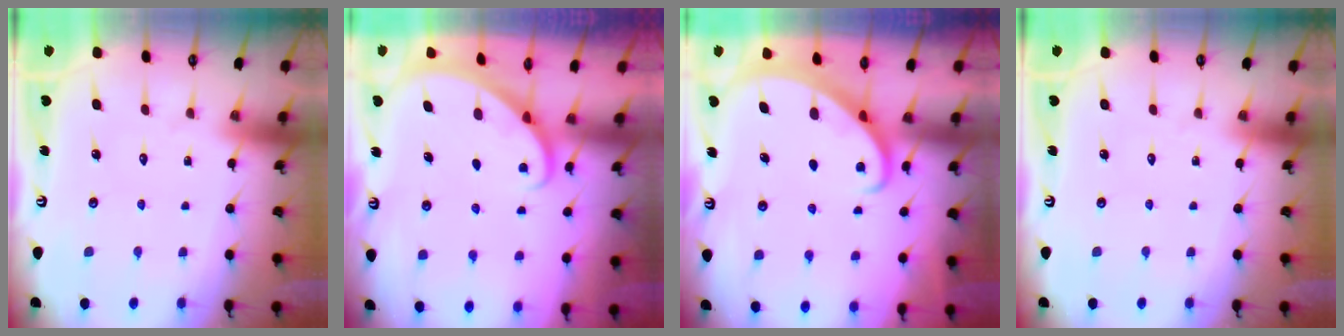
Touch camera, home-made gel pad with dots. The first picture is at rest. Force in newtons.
{"total": 2.1, "press": 2.1, "slide": 0.1}
{"total": 2.2, "press": 2.2, "slide": 0.3}
{"total": 0.0}